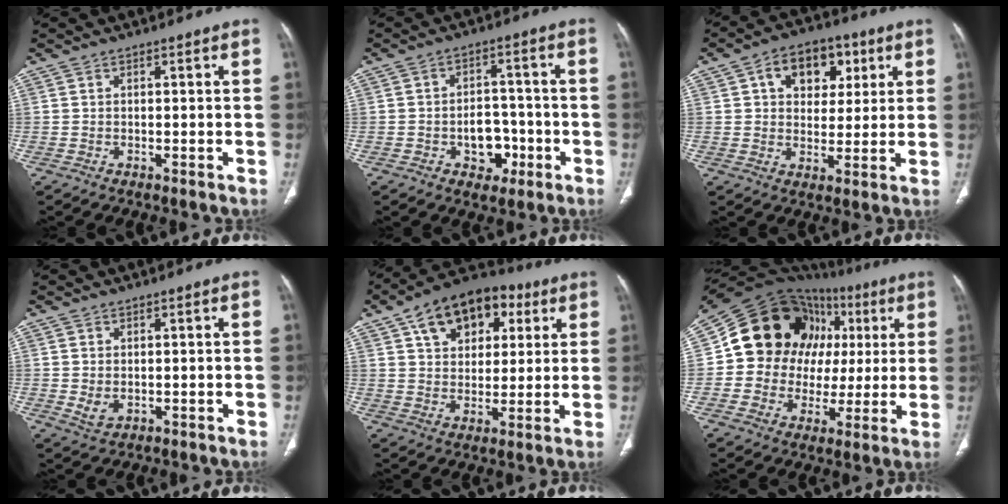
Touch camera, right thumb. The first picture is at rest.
{"total": 7.1, "force": [-2.5, 5.3, 4.1], "torque": [-0.025, 0.028, -0.032]}
{"total": 11.5, "force": [4.2, 8.1, 7.0], "torque": [-0.062, 0.000, 0.061]}
{"total": 2.8, "force": [0.0, 1.9, 2.1], "torque": [-0.038, -0.004, 0.009]}
{"total": 16.4, "force": [7.3, 10.6, 10.2], "torque": [-0.116, 0.001, 0.113]}
{"total": 22.1, "force": [5.1, 18.3, 11.3], "torque": [-0.111, 0.041, 0.092]}